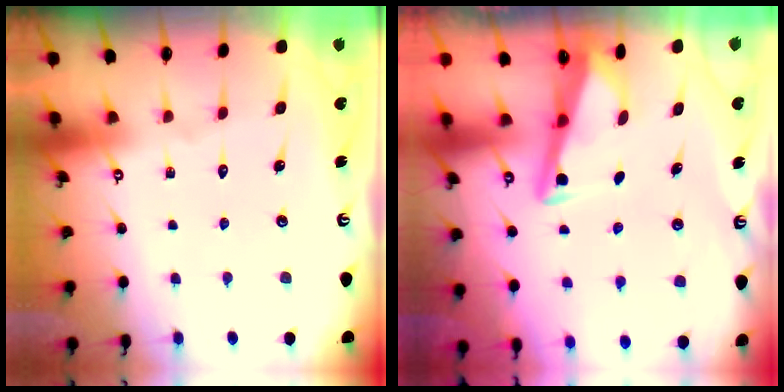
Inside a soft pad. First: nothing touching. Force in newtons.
{"total": 3.3, "press": 3.3, "slide": 0.4}